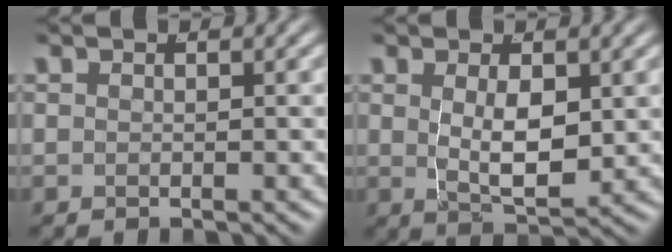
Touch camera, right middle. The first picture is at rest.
{"total": 4.3, "force": [0.1, 1.5, 4.0], "torque": [-0.064, -0.021, 0.015]}